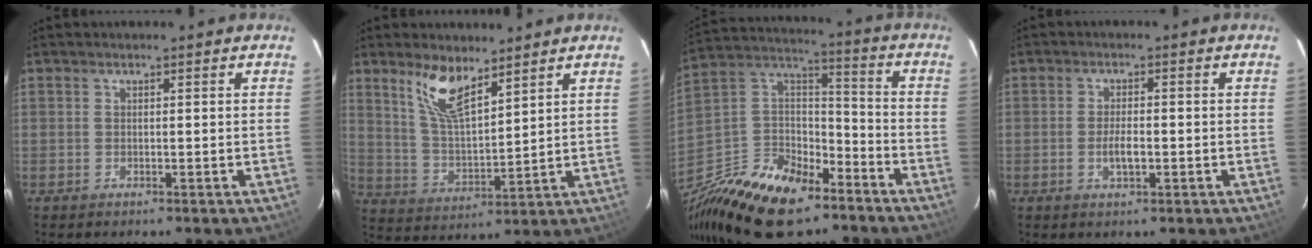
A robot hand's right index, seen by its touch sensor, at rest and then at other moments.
{"total": 9.5, "force": [6.5, 3.1, 6.3], "torque": [-0.124, 0.002, 0.133]}
{"total": 25.8, "force": [-17.0, 12.7, 14.7], "torque": [-0.328, 0.004, -0.291]}
{"total": 3.3, "force": [-0.9, 1.3, 3.0], "torque": [-0.057, -0.004, -0.014]}